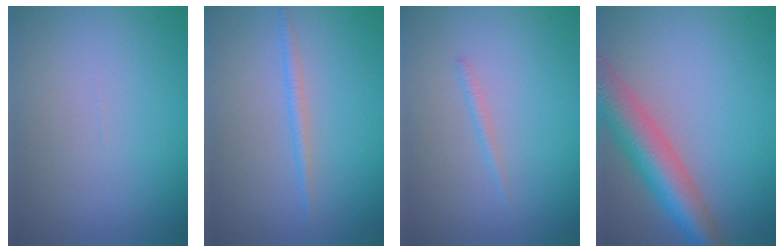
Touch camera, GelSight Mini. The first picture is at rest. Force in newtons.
{"total": 1.2, "press": 1.2, "slide": 0.1}
{"total": 0.7, "press": 0.7, "slide": 0.0}
{"total": 7.4, "press": 7.4, "slide": 0.5}